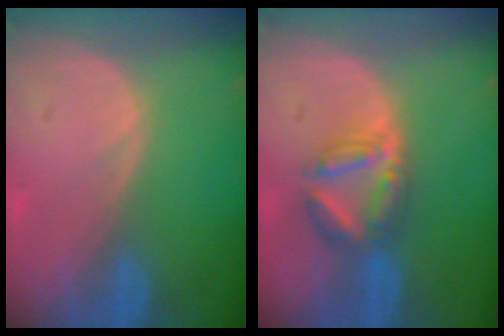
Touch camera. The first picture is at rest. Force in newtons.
{"total": 5.8, "press": 5.8, "slide": 0.2}